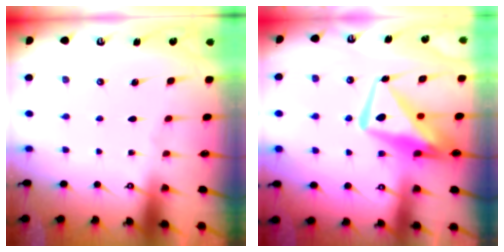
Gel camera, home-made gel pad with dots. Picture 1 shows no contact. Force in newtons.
{"total": 13.2, "press": 13.1, "slide": 1.4}